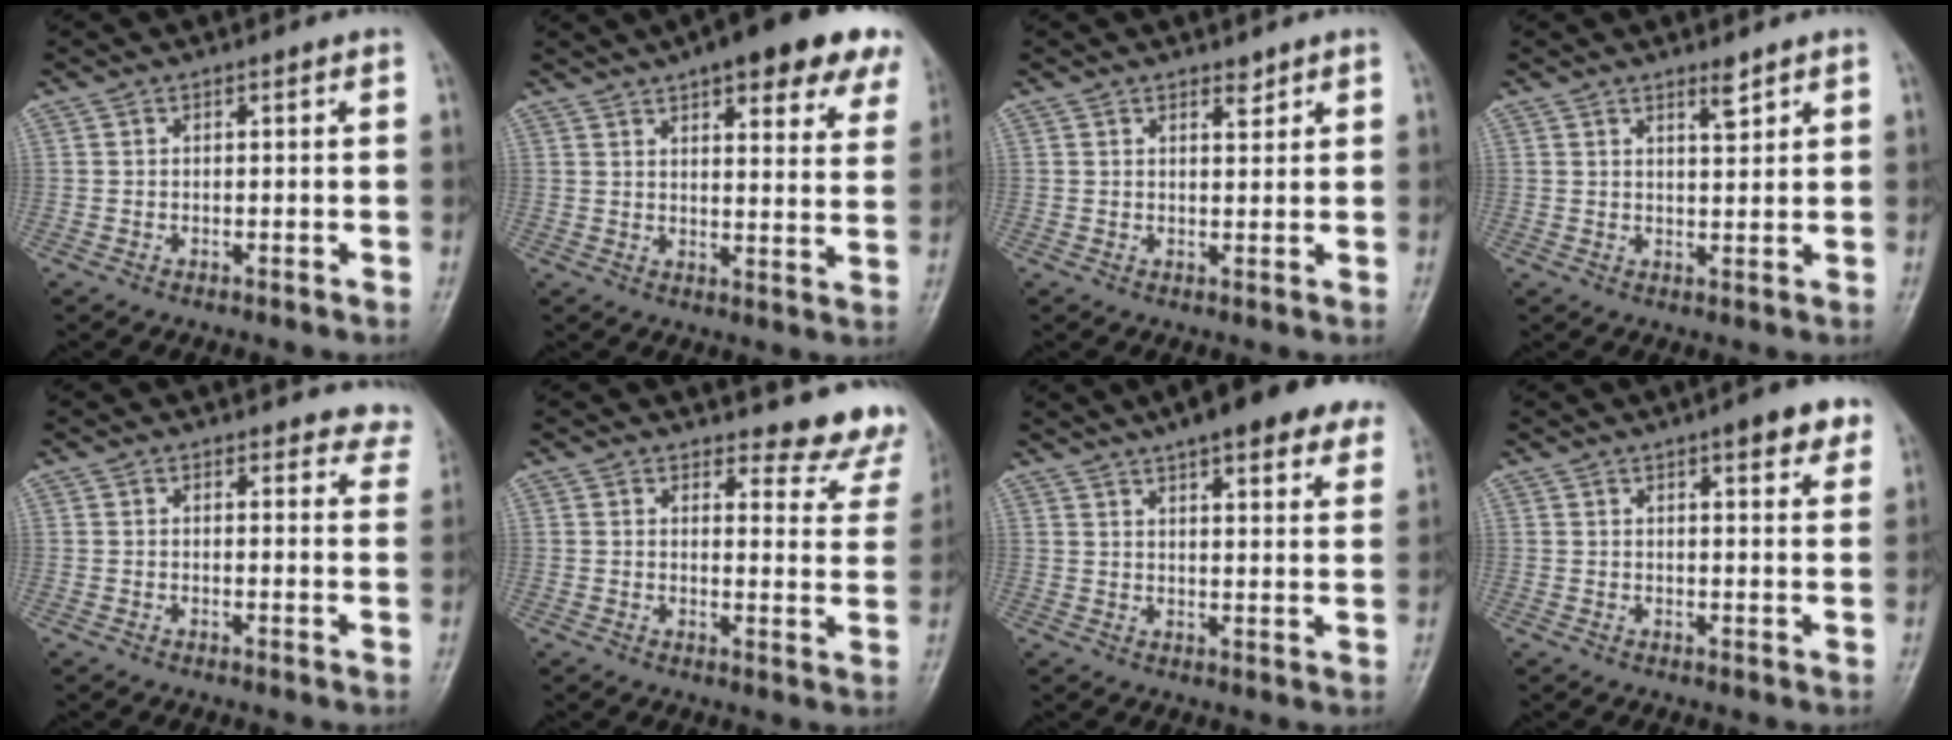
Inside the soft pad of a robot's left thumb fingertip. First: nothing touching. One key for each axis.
{"total": 20.9, "fx": 13.6, "fy": 6.6, "fz": 14.4, "tx": -0.156, "ty": -0.024, "tz": 0.159}
{"total": 1.8, "fx": 1.5, "fy": 0.7, "fz": 0.8, "tx": -0.003, "ty": -0.011, "tz": 0.023}
{"total": 2.9, "fx": 2.1, "fy": 0.7, "fz": 1.8, "tx": -0.026, "ty": -0.018, "tz": 0.037}
{"total": 7.9, "fx": 7.4, "fy": 2.7, "fz": 0.6, "tx": 0.051, "ty": -0.033, "tz": 0.052}
{"total": 10.8, "fx": 10.4, "fy": 3.0, "fz": 1.0, "tx": 0.030, "ty": -0.103, "tz": 0.095}
{"total": 17.4, "fx": 12.2, "fy": 4.9, "fz": 11.5, "tx": -0.134, "ty": -0.014, "tz": 0.150}
{"total": 6.8, "fx": 4.3, "fy": 1.9, "fz": 5.0, "tx": -0.049, "ty": -0.017, "tz": 0.052}